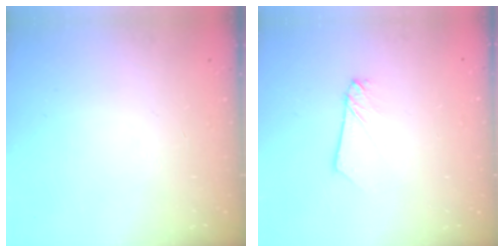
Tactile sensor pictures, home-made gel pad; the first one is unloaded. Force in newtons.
{"total": 2.2, "press": 2.2, "slide": 0.1}